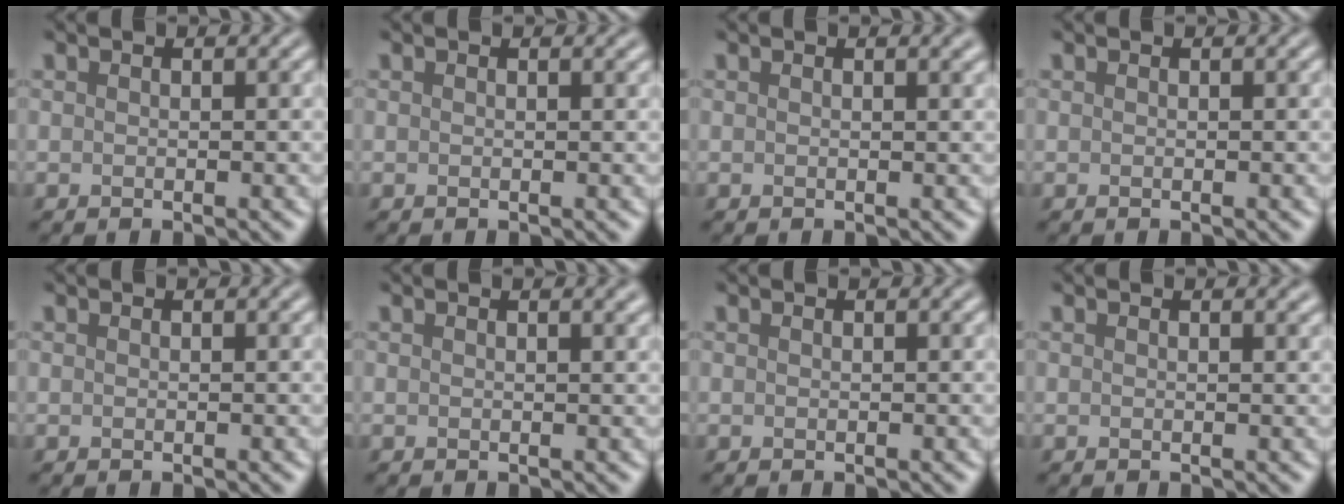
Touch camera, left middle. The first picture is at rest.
{"total": 0.0}
{"total": 0.8, "force": [0.6, 0.2, 0.5], "torque": [-0.009, 0.000, 0.009]}
{"total": 0.0}
{"total": 0.0}
{"total": 0.9, "force": [0.6, 0.2, 0.5], "torque": [-0.008, 0.000, 0.009]}
{"total": 0.0}
{"total": 0.6, "force": [0.5, 0.1, 0.2], "torque": [-0.004, -0.002, 0.007]}